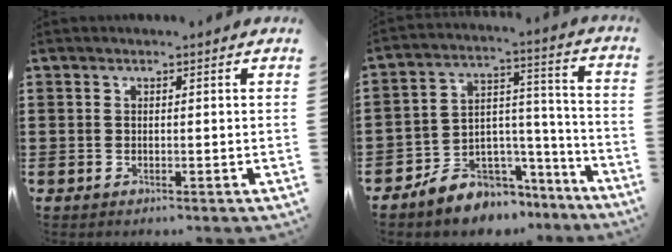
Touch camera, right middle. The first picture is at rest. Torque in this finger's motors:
{"motor_torque": [0.98, -0.15, 0.02, 0.01]}